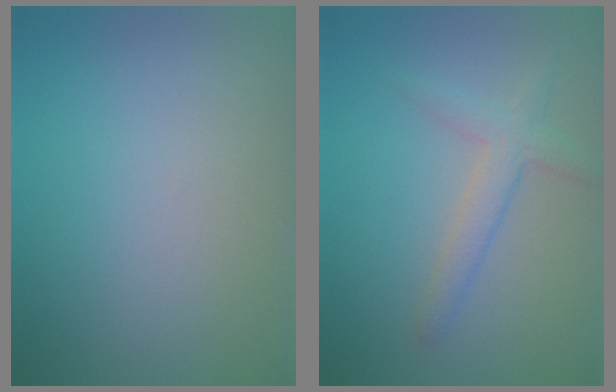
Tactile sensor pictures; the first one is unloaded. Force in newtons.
{"total": 2.5, "press": 2.5, "slide": 0.1}